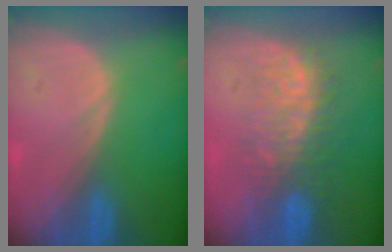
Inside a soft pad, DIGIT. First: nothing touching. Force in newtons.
{"total": 7.7, "press": 7.7, "slide": 1.2}